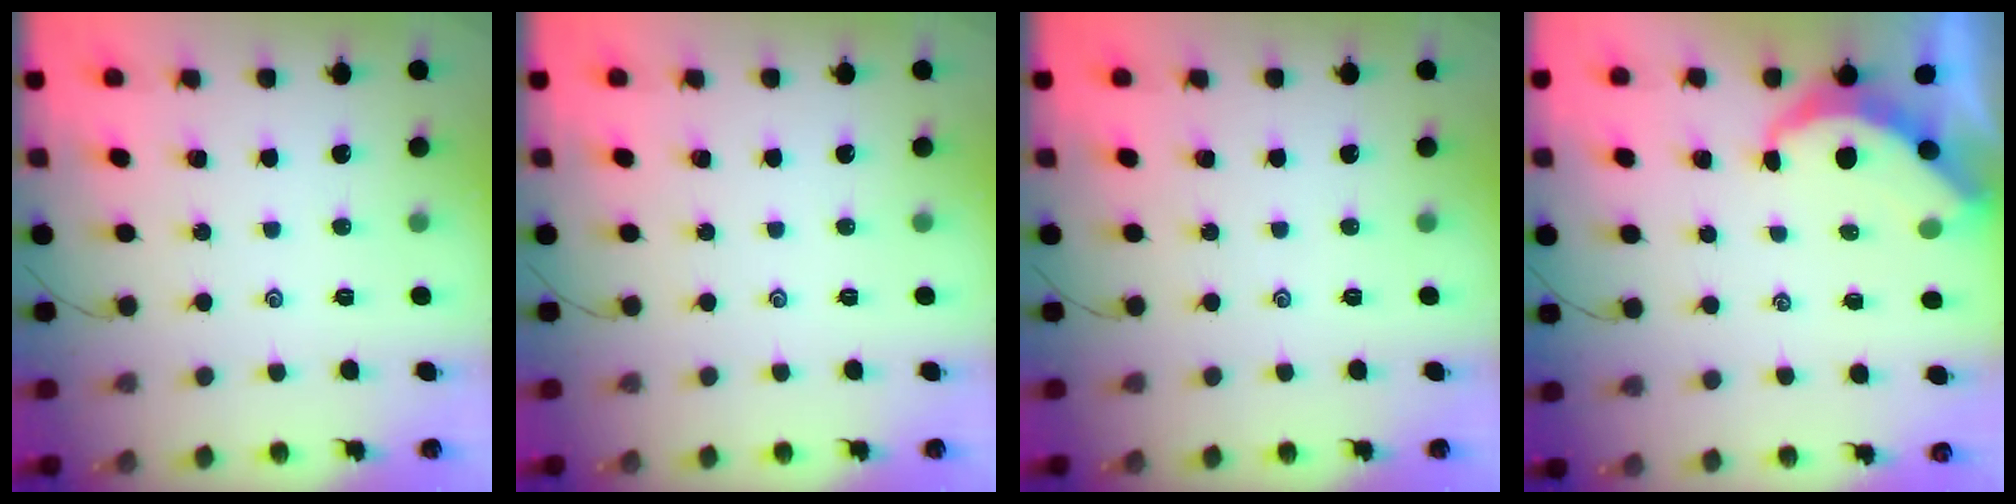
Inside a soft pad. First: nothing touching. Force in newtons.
{"total": 0.0}
{"total": 0.0}
{"total": 5.0, "press": 4.9, "slide": 0.5}